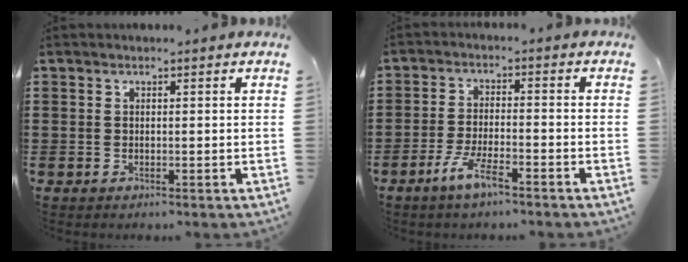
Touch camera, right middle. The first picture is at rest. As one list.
[{"total": 5.2, "force": [-3.4, 0.8, 3.9], "torque": [-0.089, -0.010, -0.065]}]